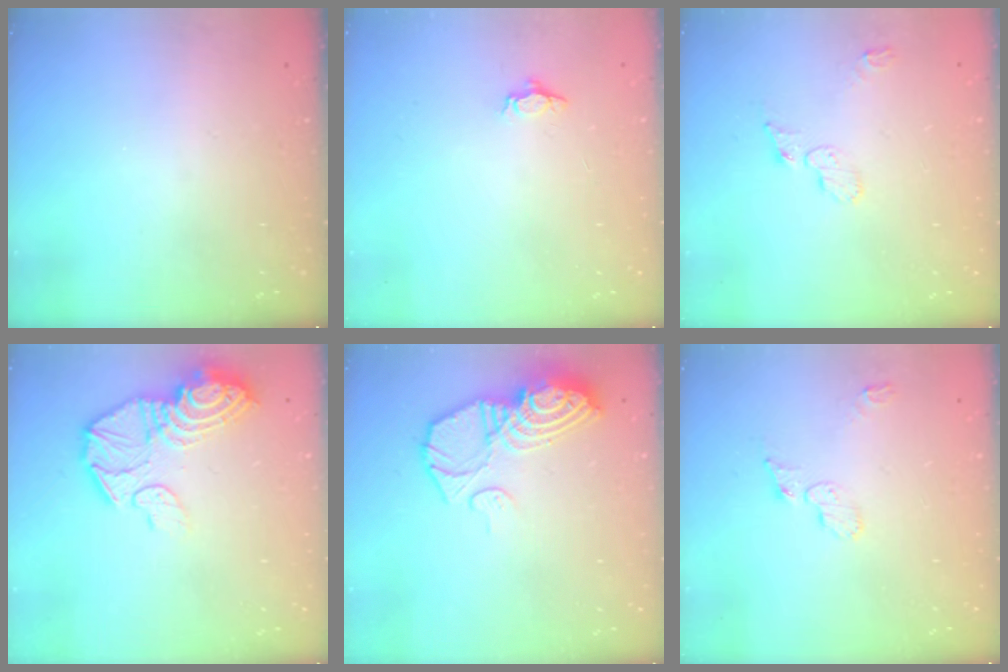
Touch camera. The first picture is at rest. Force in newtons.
{"total": 3.7, "press": 3.7, "slide": 0.6}
{"total": 5.4, "press": 5.4, "slide": 0.2}
{"total": 16.1, "press": 16.0, "slide": 1.4}
{"total": 13.5, "press": 13.5, "slide": 1.1}
{"total": 5.4, "press": 5.4, "slide": 0.2}